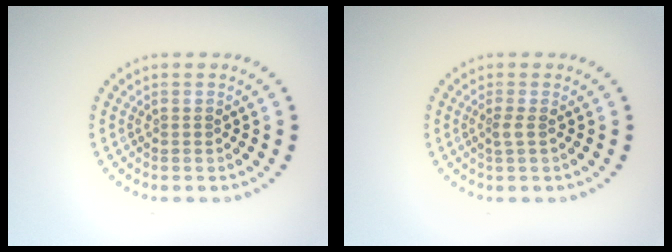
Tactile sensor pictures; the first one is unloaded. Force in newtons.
{"total": 1.0, "press": 0.8, "slide": 0.6}